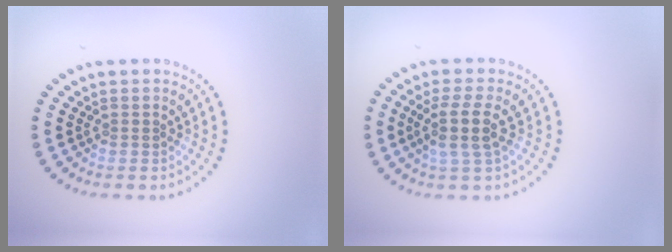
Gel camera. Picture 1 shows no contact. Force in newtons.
{"total": 3.0, "press": 2.6, "slide": 1.6}